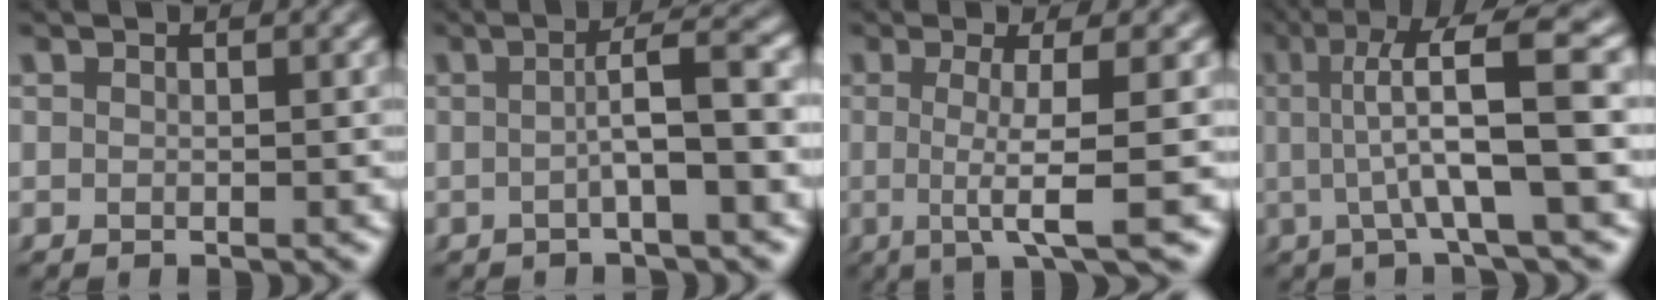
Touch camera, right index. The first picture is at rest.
{"total": 3.6, "force": [-0.9, 0.0, 3.5], "torque": [-0.050, 0.007, -0.015]}
{"total": 5.5, "force": [-0.7, -0.1, 5.4], "torque": [-0.089, -0.008, -0.009]}
{"total": 7.6, "force": [1.9, 1.3, 7.3], "torque": [-0.116, 0.021, 0.021]}